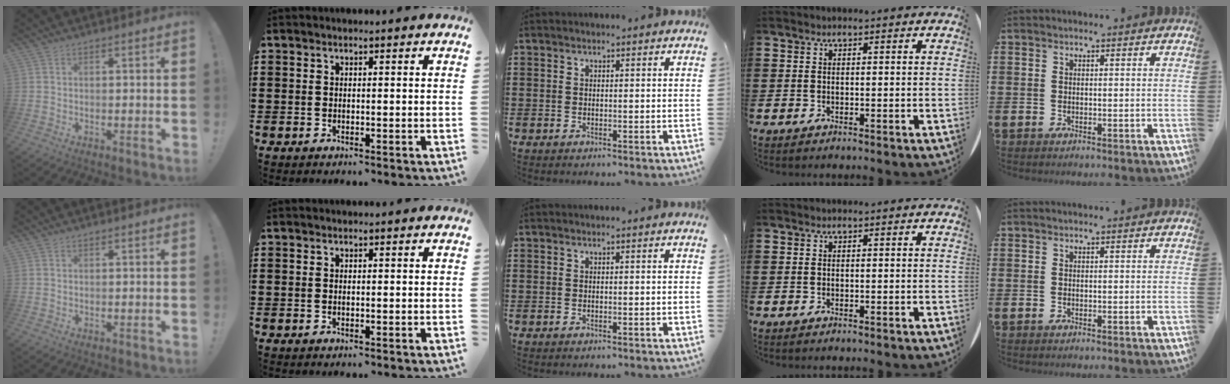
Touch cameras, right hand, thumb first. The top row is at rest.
{}